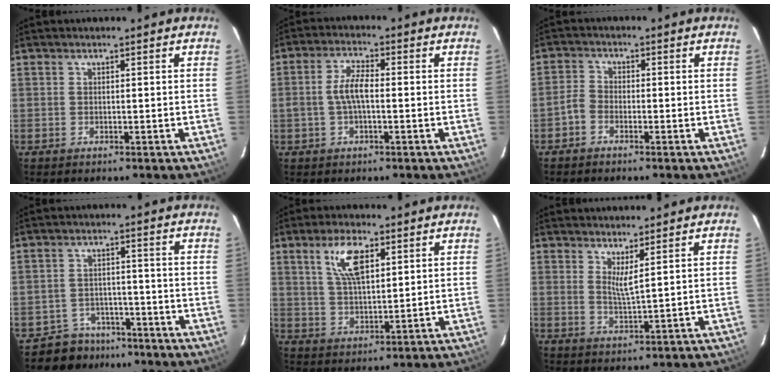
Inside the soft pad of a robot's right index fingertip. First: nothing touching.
{"total": 4.8, "force": [-0.6, 1.7, 4.4], "torque": [-0.092, 0.012, -0.011]}
{"total": 2.5, "force": [-1.7, 1.6, 0.9], "torque": [-0.023, 0.008, -0.036]}
{"total": 6.6, "force": [-5.2, 4.1, 0.0], "torque": [-0.015, 0.022, -0.079]}
{"total": 8.5, "force": [3.9, 3.4, 6.7], "torque": [-0.128, 0.008, 0.076]}
{"total": 3.0, "force": [2.0, -0.3, 2.3], "torque": [-0.042, -0.009, 0.033]}